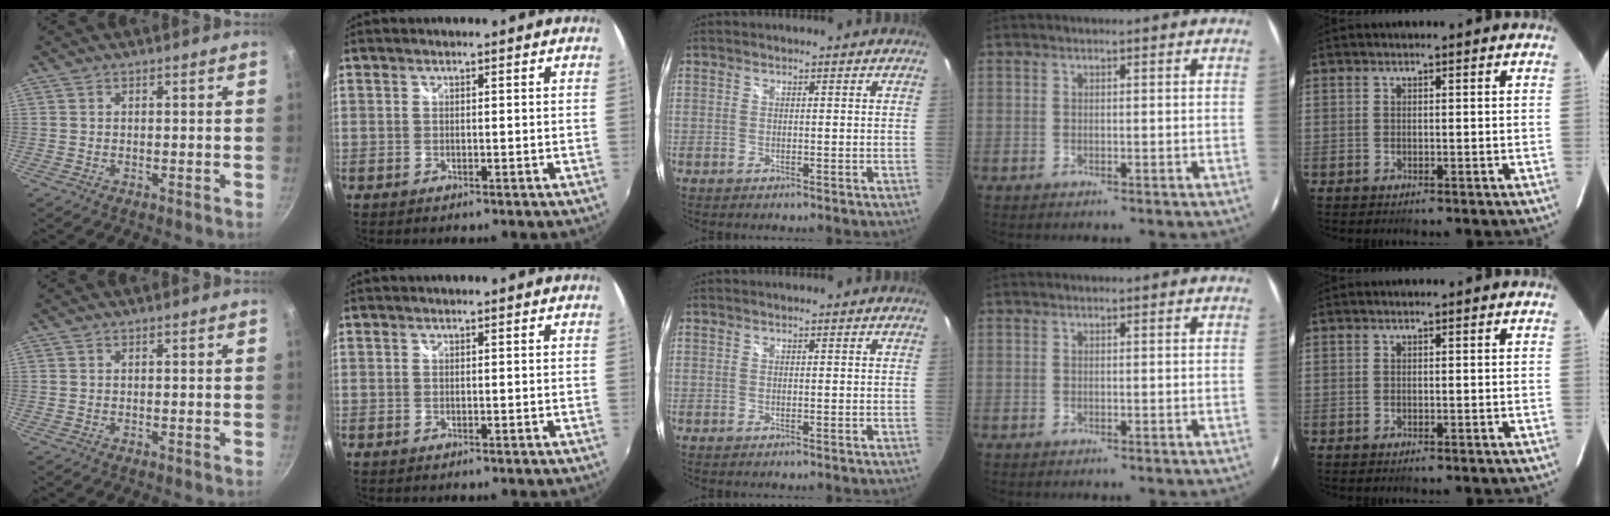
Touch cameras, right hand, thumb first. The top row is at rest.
{}